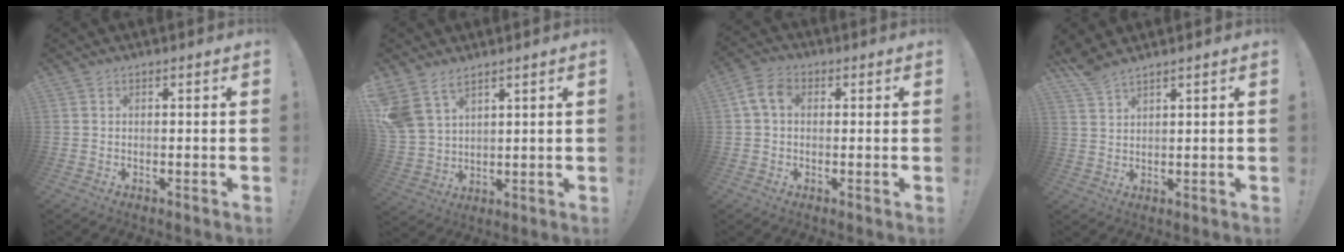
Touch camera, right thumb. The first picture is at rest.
{"total": 8.8, "force": [6.5, 4.8, 3.6], "torque": [-0.085, -0.031, 0.132]}
{"total": 6.6, "force": [1.3, 4.7, 4.5], "torque": [-0.091, 0.013, 0.029]}
{"total": 4.3, "force": [3.9, 0.3, 1.9], "torque": [-0.044, -0.021, 0.072]}